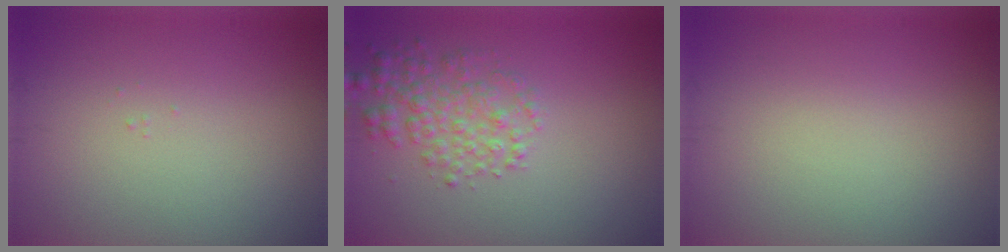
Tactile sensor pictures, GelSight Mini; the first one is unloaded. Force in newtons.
{"total": 3.4, "press": 3.4, "slide": 0.1}
{"total": 0.0}